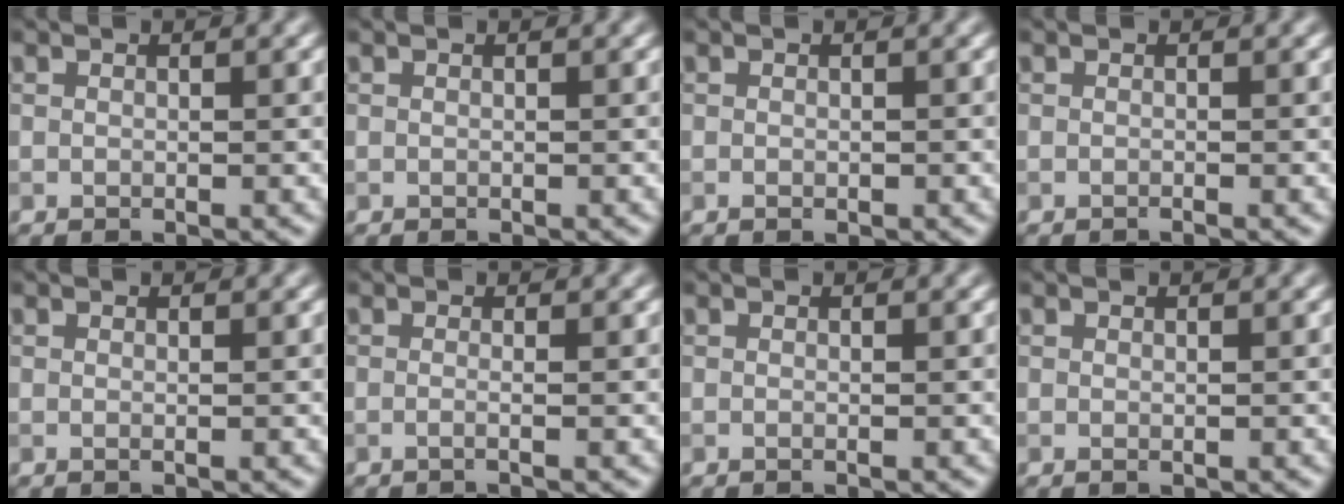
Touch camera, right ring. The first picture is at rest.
{"total": 0.0}
{"total": 0.5, "force": [-0.2, 0.3, 0.4], "torque": [-0.005, 0.000, -0.002]}
{"total": 0.0}
{"total": 0.0}
{"total": 1.6, "force": [0.1, 0.8, 1.4], "torque": [0.002, -0.010, -0.026]}
{"total": 0.0}
{"total": 0.0}